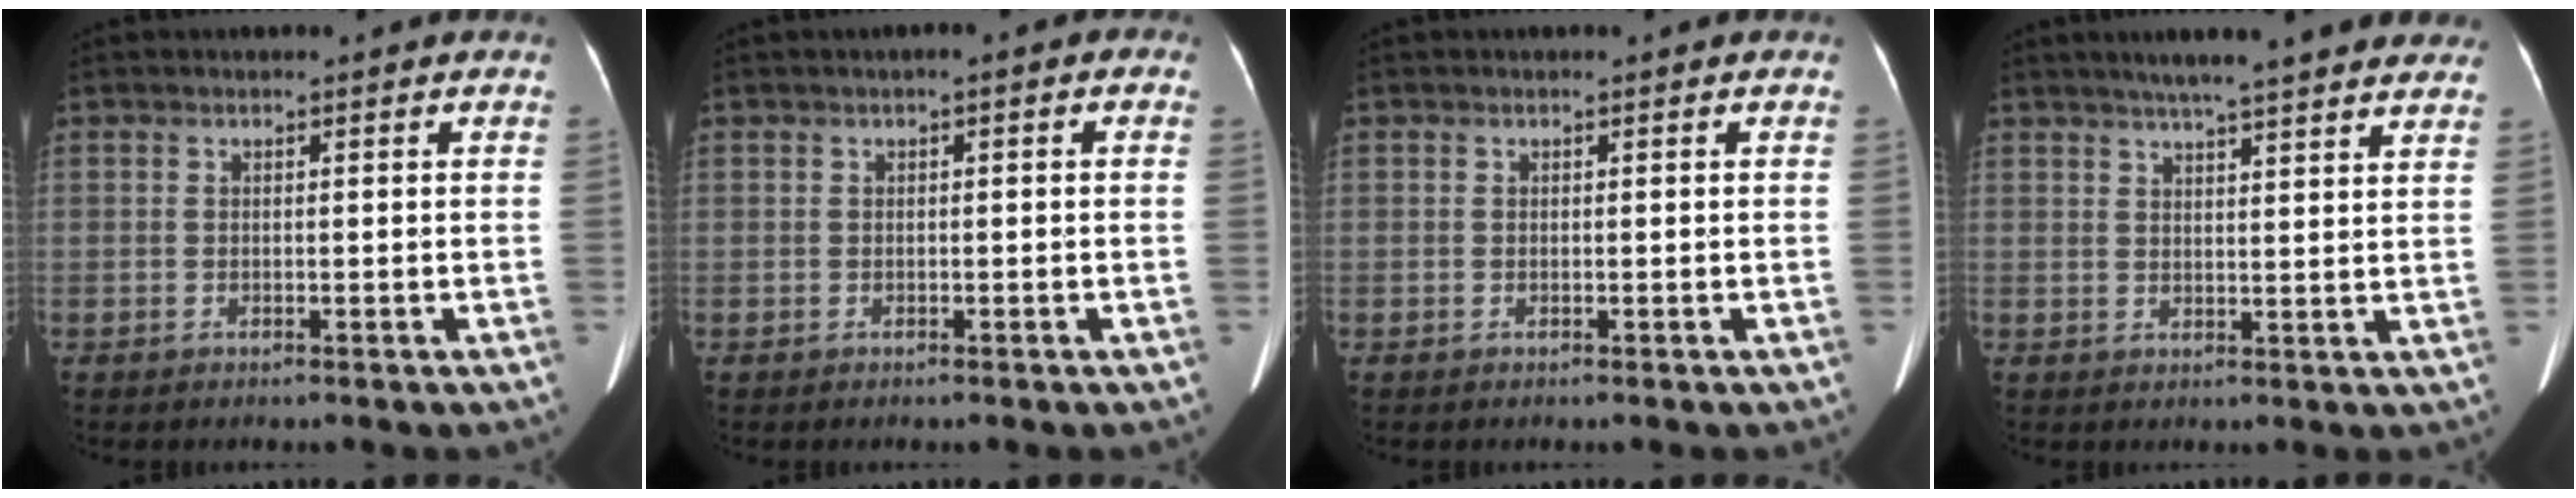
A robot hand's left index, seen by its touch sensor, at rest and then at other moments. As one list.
[{"total": 1.0, "force": [0.0, 0.5, 0.9], "torque": [-0.008, 0.007, -0.007]}, {"total": 0.0}, {"total": 16.1, "force": [13.6, 1.8, 8.5], "torque": [-0.118, 0.027, 0.166]}]